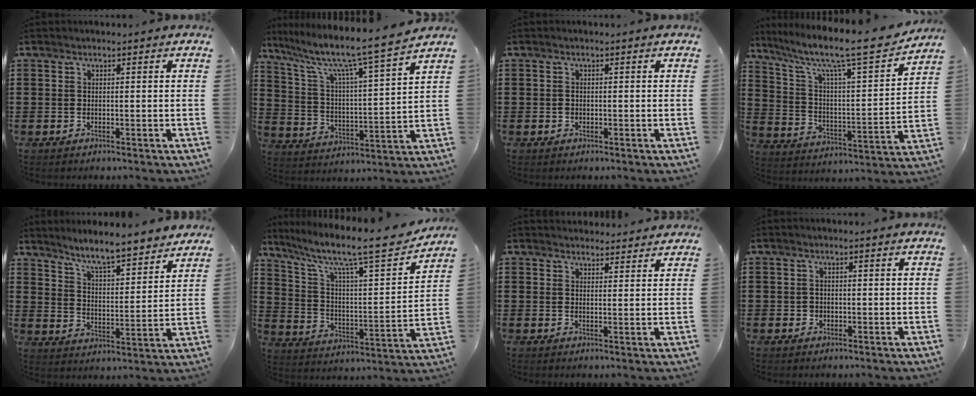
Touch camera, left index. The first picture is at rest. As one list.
[{"total": 8.6, "force": [7.1, 0.1, 4.9], "torque": [-0.119, -0.057, 0.106]}, {"total": 0.5, "force": [0.0, 0.5, 0.2], "torque": [-0.005, 0.003, -0.001]}, {"total": 10.5, "force": [8.5, 1.2, 6.0], "torque": [-0.143, -0.058, 0.135]}, {"total": 6.8, "force": [6.2, 0.1, 2.7], "torque": [-0.076, -0.037, 0.107]}, {"total": 11.5, "force": [9.0, 1.7, 6.9], "torque": [-0.152, -0.059, 0.144]}, {"total": 2.5, "force": [2.4, 0.4, 0.0], "torque": [-0.006, -0.005, 0.048]}, {"total": 1.0, "force": [0.1, 0.9, 0.3], "torque": [-0.010, 0.006, 0.000]}]